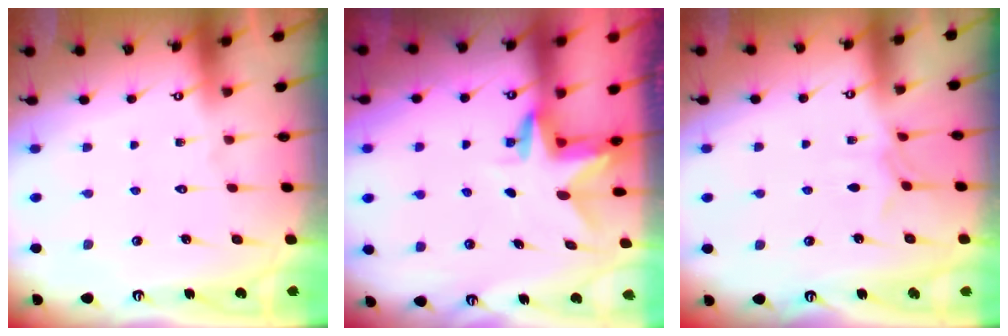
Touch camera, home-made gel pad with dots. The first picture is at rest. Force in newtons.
{"total": 2.9, "press": 2.9, "slide": 0.2}
{"total": 4.0, "press": 3.9, "slide": 0.6}